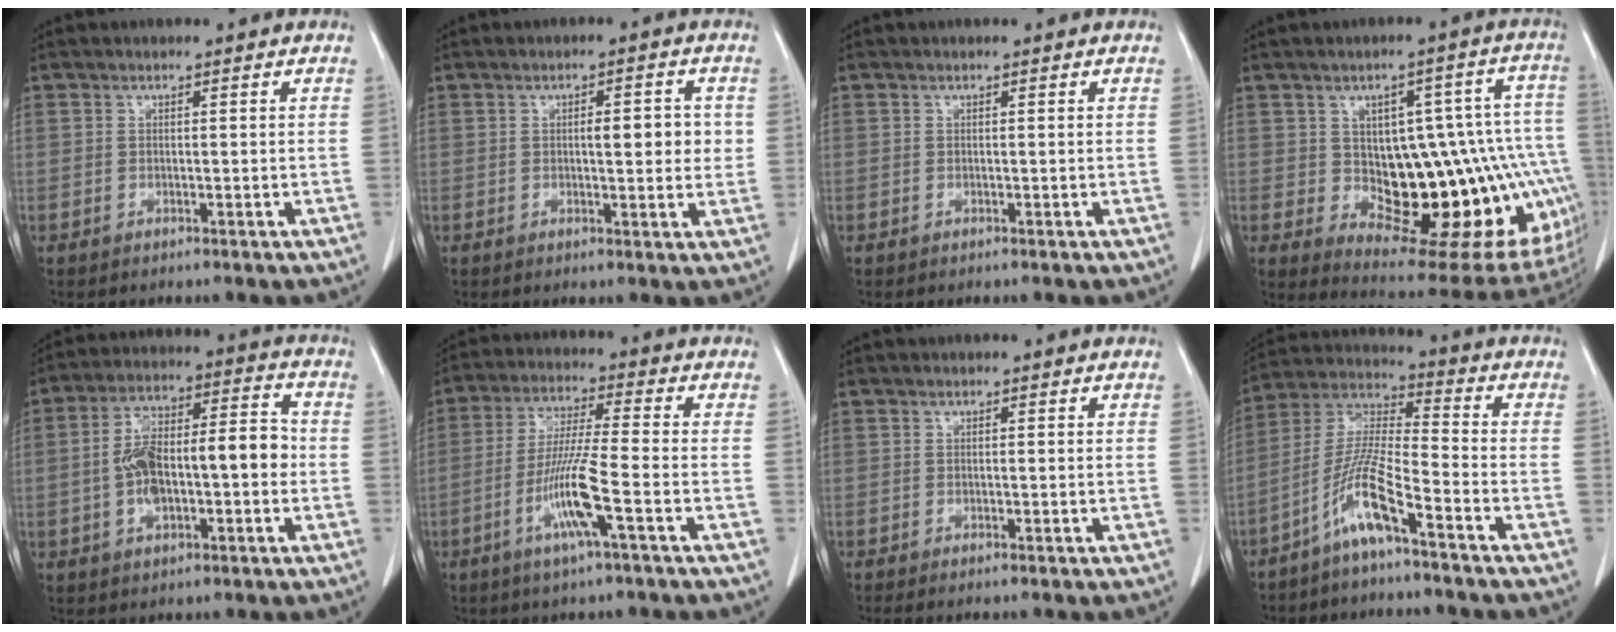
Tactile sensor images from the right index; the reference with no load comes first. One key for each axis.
{"total": 5.0, "fx": 0.6, "fy": 1.4, "fz": 4.7, "tx": -0.064, "ty": 0.002, "tz": 0.006}
{"total": 0.0}
{"total": 22.1, "fx": -2.8, "fy": 8.7, "fz": 20.1, "tx": -0.165, "ty": 0.042, "tz": -0.006}
{"total": 13.0, "fx": -1.4, "fy": 4.7, "fz": 12.0, "tx": -0.219, "ty": 0.038, "tz": -0.021}
{"total": 9.7, "fx": -3.7, "fy": -0.4, "fz": 8.9, "tx": -0.179, "ty": -0.011, "tz": -0.075}
{"total": 0.8, "fx": -0.6, "fy": 0.0, "fz": 0.4, "tx": -0.007, "ty": -0.001, "tz": -0.009}
{"total": 9.3, "fx": -5.6, "fy": 0.2, "fz": 7.4, "tx": -0.164, "ty": -0.005, "tz": -0.116}